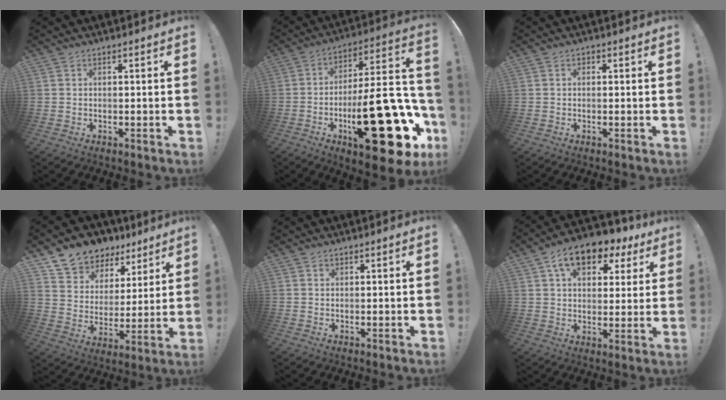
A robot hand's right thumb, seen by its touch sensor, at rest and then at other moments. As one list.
[{"total": 32.1, "force": [-11.4, 11.6, 27.7], "torque": [-0.397, 0.048, -0.165]}, {"total": 0.5, "force": [-0.2, 0.5, 0.1], "torque": [0.000, 0.002, -0.004]}, {"total": 8.9, "force": [7.2, 5.2, 0.7], "torque": [-0.018, -0.068, 0.134]}, {"total": 0.6, "force": [0.3, 0.4, 0.0], "torque": [0.006, -0.002, 0.005]}, {"total": 12.7, "force": [7.2, 7.5, 7.4], "torque": [-0.112, -0.038, 0.129]}]